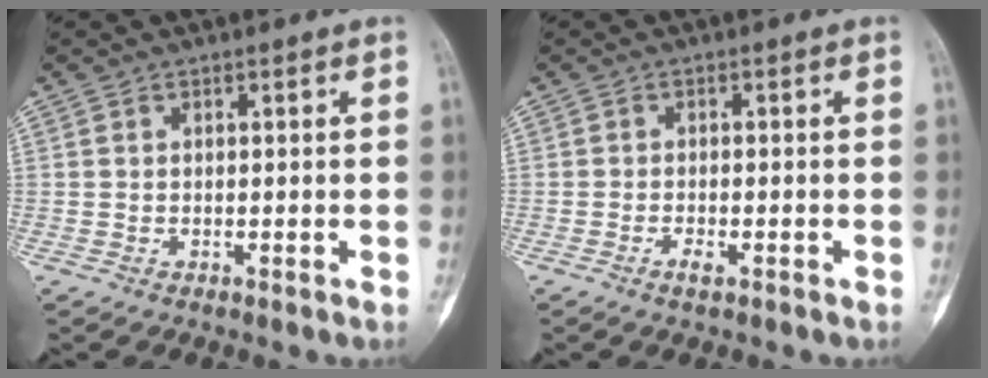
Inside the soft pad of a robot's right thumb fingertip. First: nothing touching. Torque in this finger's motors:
{"motor_torque": [-0.09, -0.14, 0.22, 0.12, 0.04]}